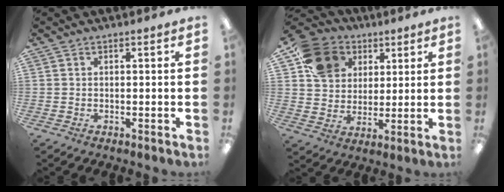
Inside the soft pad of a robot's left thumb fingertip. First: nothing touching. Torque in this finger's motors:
{"motor_torque": [1.82, 1.87, 1.22, -0.26, 0.11]}